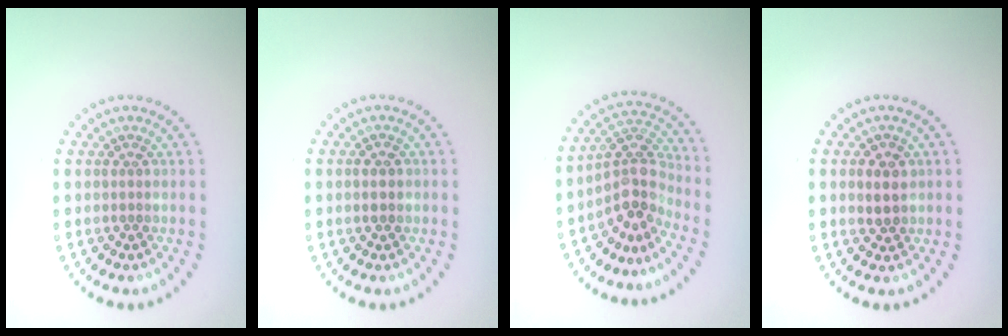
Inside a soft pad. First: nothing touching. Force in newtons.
{"total": 1.8, "press": 1.8, "slide": 0.2}
{"total": 3.9, "press": 2.7, "slide": 2.7}
{"total": 2.3, "press": 2.3, "slide": 0.6}